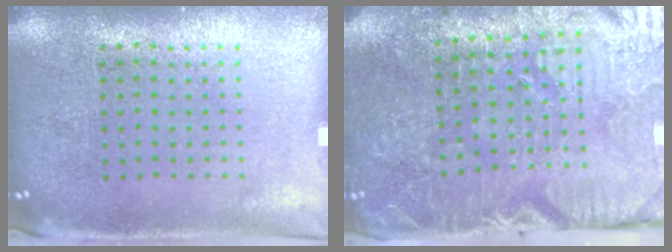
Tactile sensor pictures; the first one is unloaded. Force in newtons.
{"total": 3.9, "press": 3.8, "slide": 0.5}